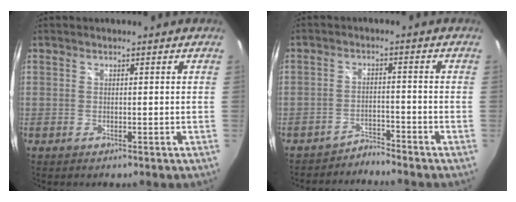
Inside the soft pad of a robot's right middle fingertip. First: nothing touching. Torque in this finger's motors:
{"motor_torque": [-0.47, -0.19, -0.07, -0.02]}